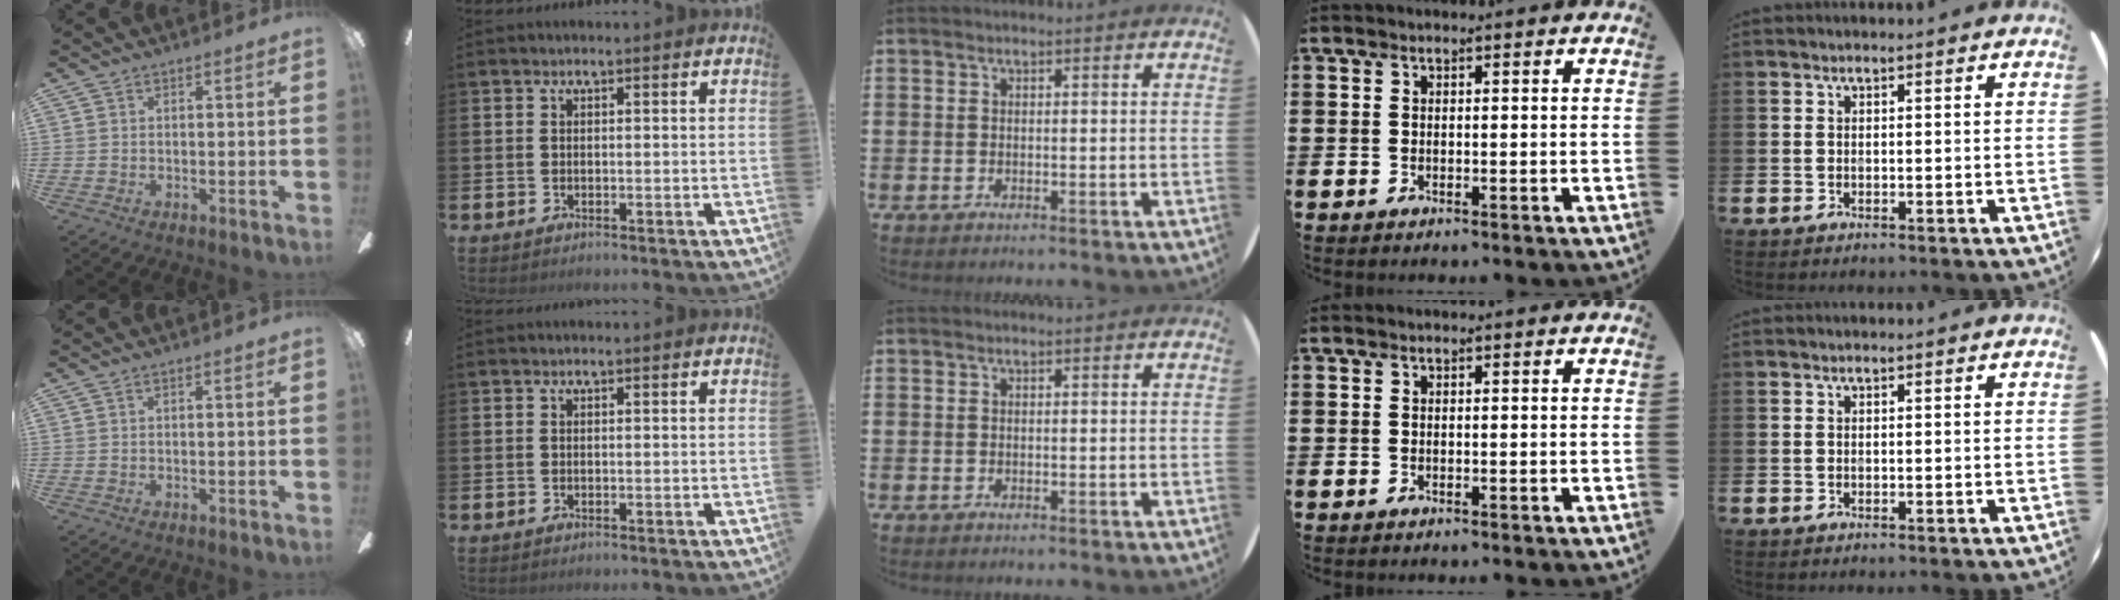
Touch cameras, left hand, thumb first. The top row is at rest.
{}